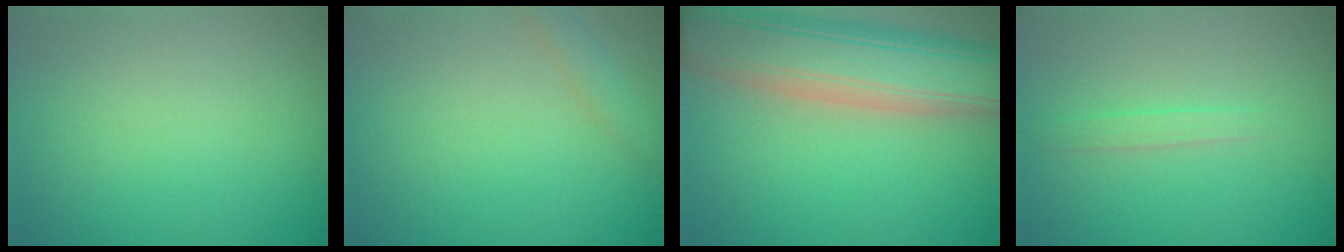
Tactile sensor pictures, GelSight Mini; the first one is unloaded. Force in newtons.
{"total": 1.4, "press": 1.4, "slide": 0.0}
{"total": 10.5, "press": 10.4, "slide": 0.8}
{"total": 1.2, "press": 1.2, "slide": 0.1}